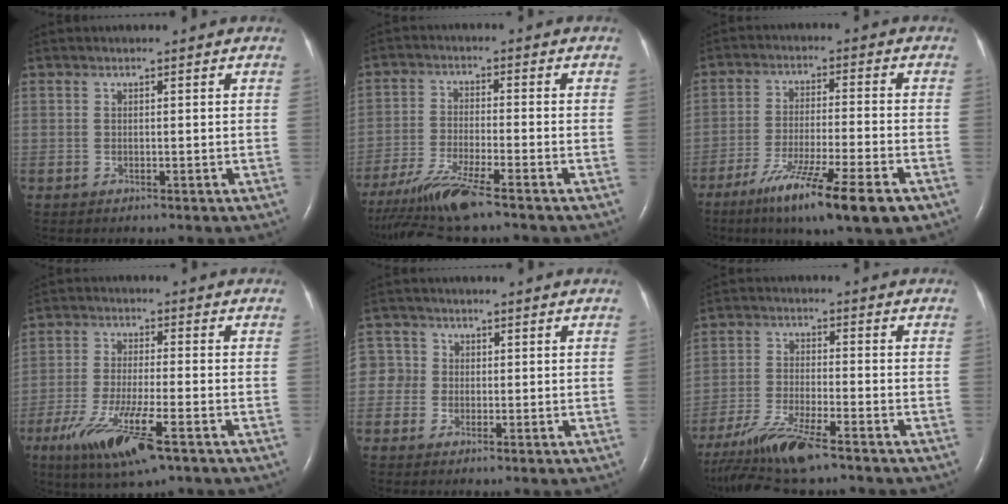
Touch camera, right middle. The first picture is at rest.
{"total": 10.1, "force": [-8.1, -0.1, 6.0], "torque": [-0.118, -0.032, -0.145]}
{"total": 13.5, "force": [-8.2, 0.4, 10.7], "torque": [-0.181, -0.039, -0.136]}
{"total": 11.4, "force": [-6.0, 1.6, 9.6], "torque": [-0.191, -0.029, -0.100]}
{"total": 3.1, "force": [-0.1, 3.1, 0.2], "torque": [0.006, 0.015, -0.006]}
{"total": 10.8, "force": [-8.5, 0.8, 6.6], "torque": [-0.132, -0.030, -0.151]}